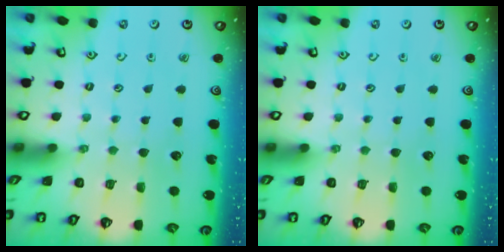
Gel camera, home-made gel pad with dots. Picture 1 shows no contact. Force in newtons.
{"total": 0.0}